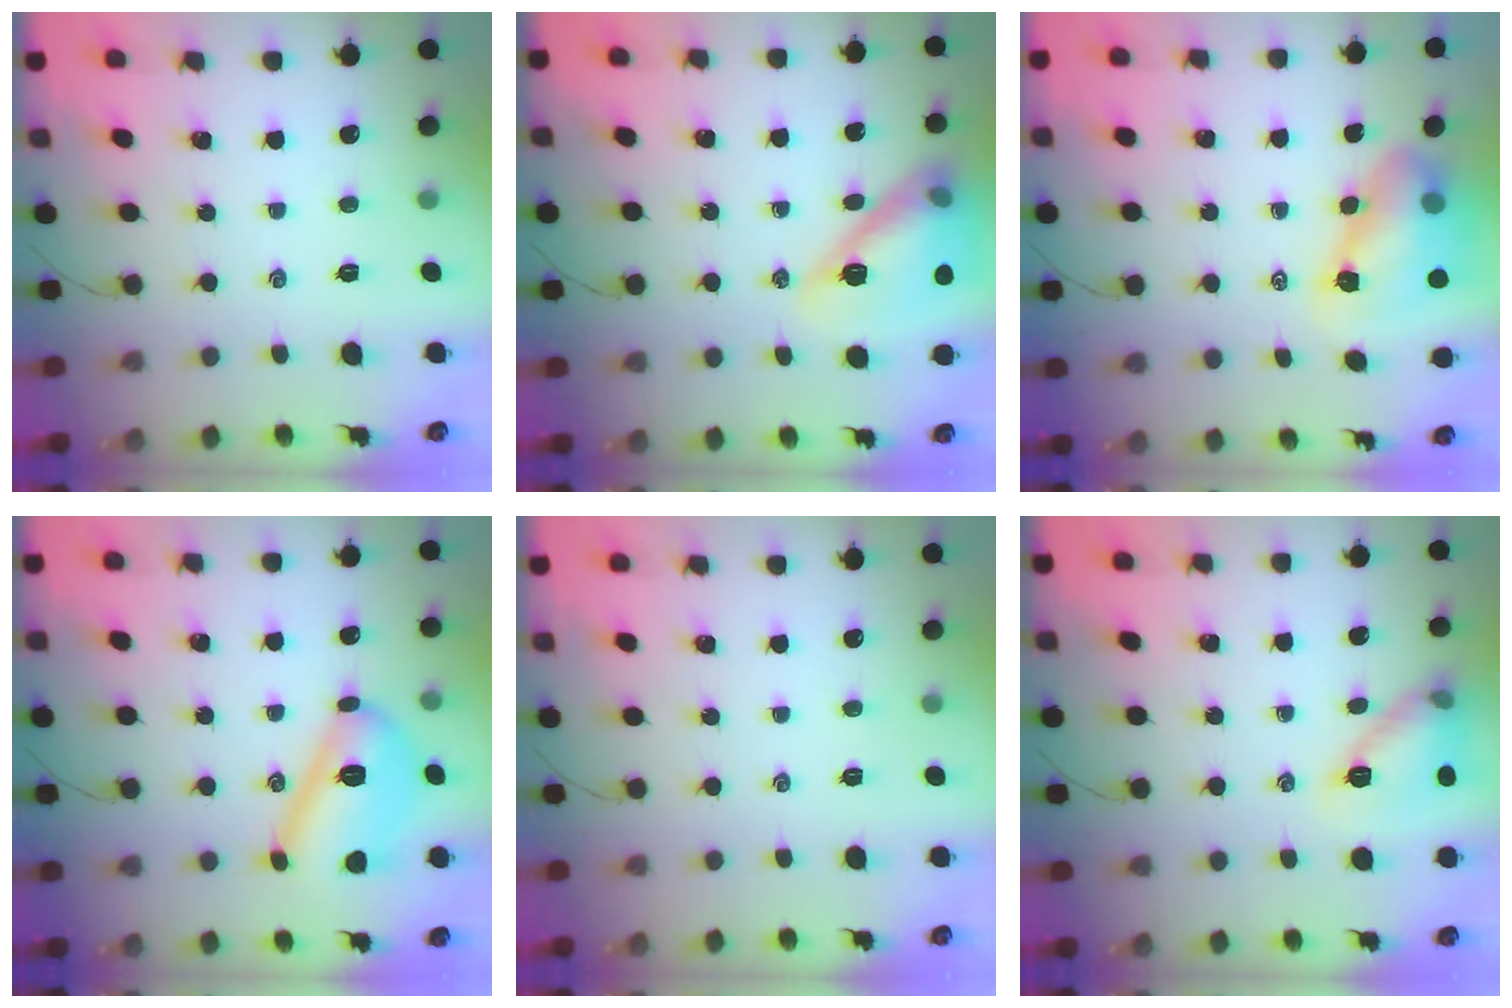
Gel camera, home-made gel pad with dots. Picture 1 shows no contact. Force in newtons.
{"total": 17.4, "press": 17.1, "slide": 3.0}
{"total": 9.3, "press": 9.0, "slide": 2.2}
{"total": 13.0, "press": 12.9, "slide": 1.6}
{"total": 0.0}
{"total": 11.6, "press": 11.6, "slide": 0.3}